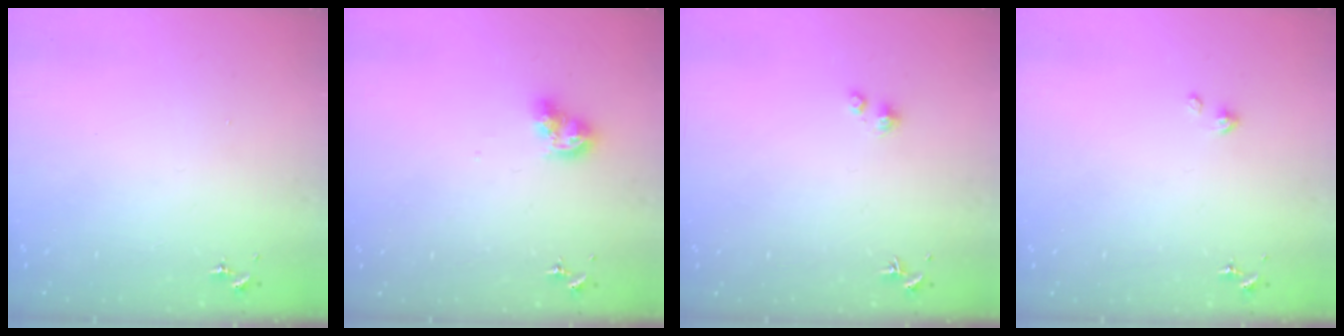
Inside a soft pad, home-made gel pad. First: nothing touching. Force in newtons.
{"total": 7.7, "press": 7.7, "slide": 0.9}
{"total": 2.2, "press": 2.2, "slide": 0.2}
{"total": 2.4, "press": 2.4, "slide": 0.3}